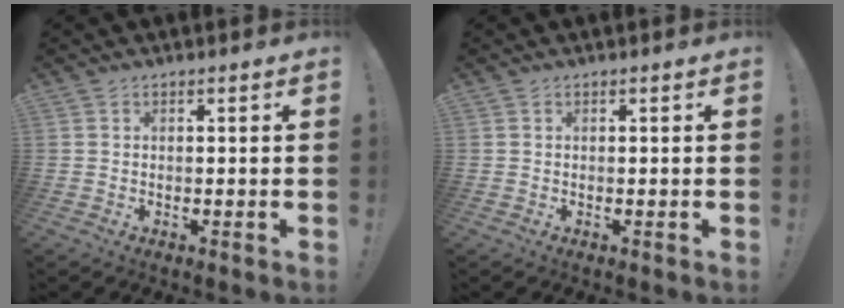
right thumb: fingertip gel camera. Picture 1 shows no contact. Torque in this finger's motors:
{"motor_torque": [0.00, 0.00, 0.04, -0.05, 0.00]}